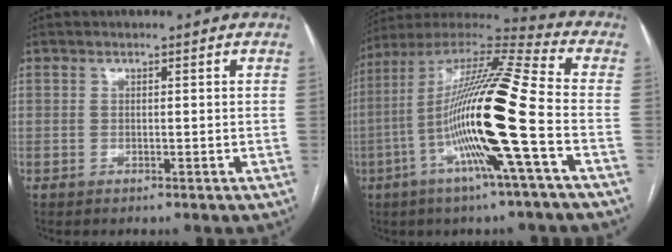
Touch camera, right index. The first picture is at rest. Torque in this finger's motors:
{"motor_torque": [2.14, 0.00, 1.05, 0.21]}